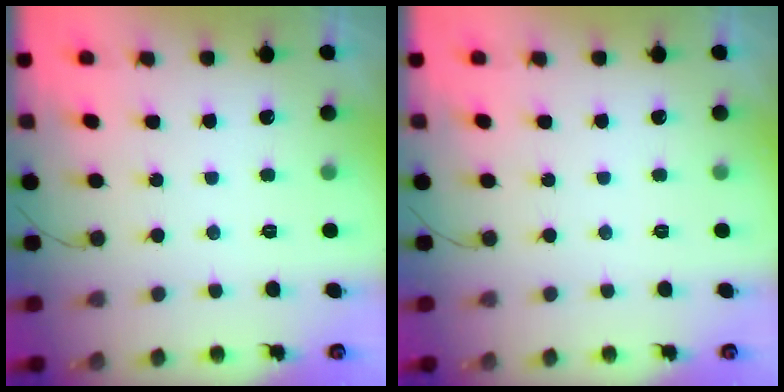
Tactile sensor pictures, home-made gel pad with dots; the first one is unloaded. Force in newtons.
{"total": 0.0}